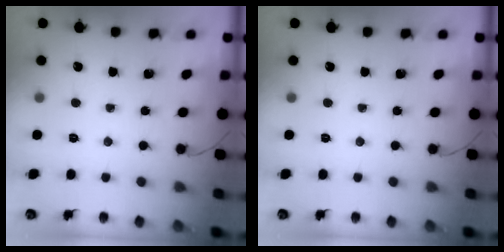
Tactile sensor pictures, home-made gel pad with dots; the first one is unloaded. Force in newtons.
{"total": 0.0}